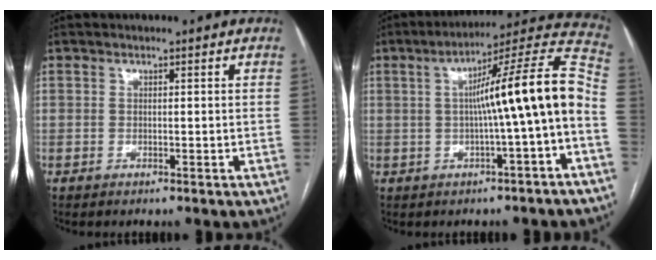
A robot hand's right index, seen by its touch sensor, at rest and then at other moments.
{"total": 14.4, "force": [-1.5, -0.4, 14.3], "torque": [-0.201, 0.037, -0.025]}